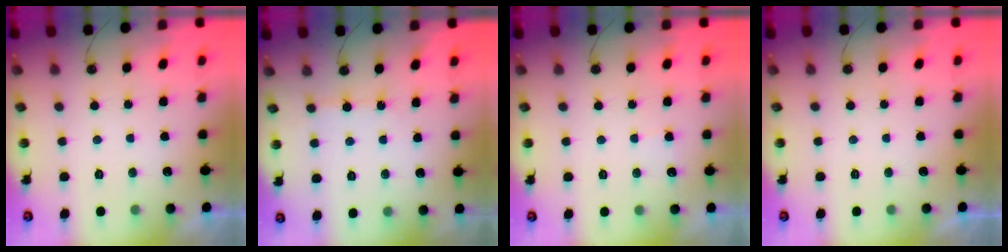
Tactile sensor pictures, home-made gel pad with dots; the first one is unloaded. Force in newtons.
{"total": 5.4, "press": 5.4, "slide": 0.3}
{"total": 5.2, "press": 5.1, "slide": 0.7}
{"total": 0.0}